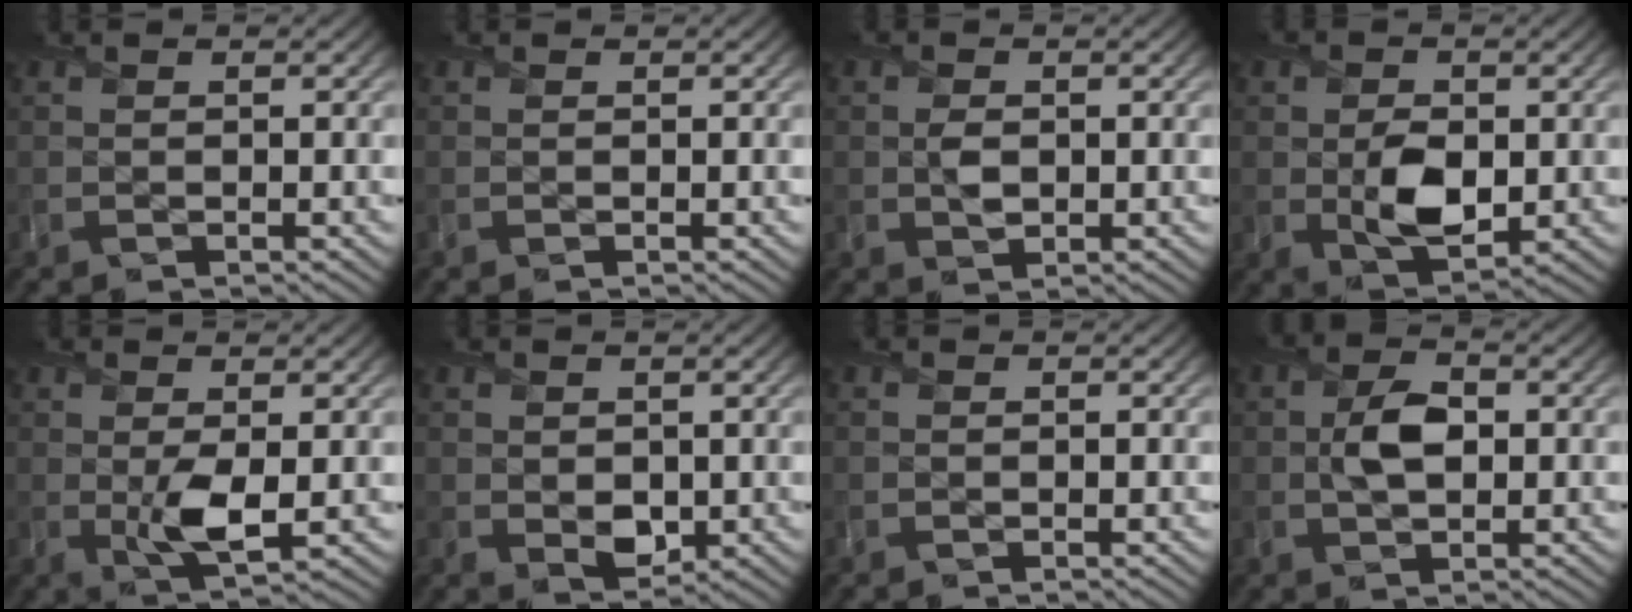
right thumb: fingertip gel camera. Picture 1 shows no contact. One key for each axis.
{"total": 0.0}
{"total": 2.1, "fx": 0.0, "fy": 1.6, "fz": 1.4, "tx": -0.030, "ty": -0.005, "tz": -0.002}
{"total": 5.7, "fx": -0.4, "fy": 3.9, "fz": 4.2, "tx": -0.082, "ty": -0.015, "tz": -0.005}
{"total": 4.3, "fx": -0.1, "fy": 1.9, "fz": 3.8, "tx": -0.081, "ty": -0.010, "tz": 0.000}
{"total": 2.8, "fx": 0.3, "fy": 2.2, "fz": 1.8, "tx": -0.039, "ty": -0.011, "tz": 0.008}
{"total": 0.0}
{"total": 4.6, "fx": 0.2, "fy": 2.9, "fz": 3.6, "tx": -0.078, "ty": -0.001, "tz": -0.001}